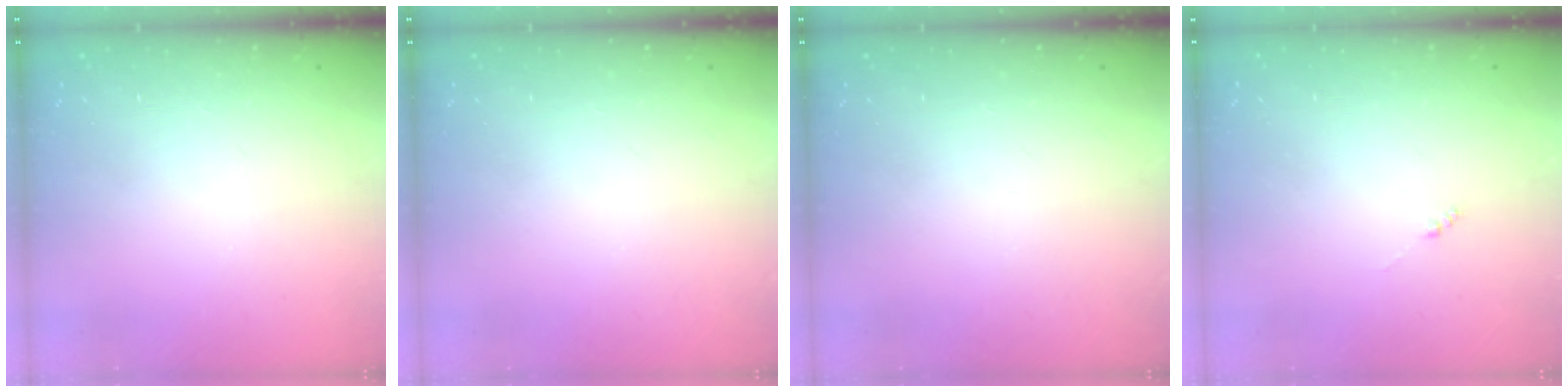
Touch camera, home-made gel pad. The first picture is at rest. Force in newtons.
{"total": 0.0}
{"total": 0.0}
{"total": 0.0}